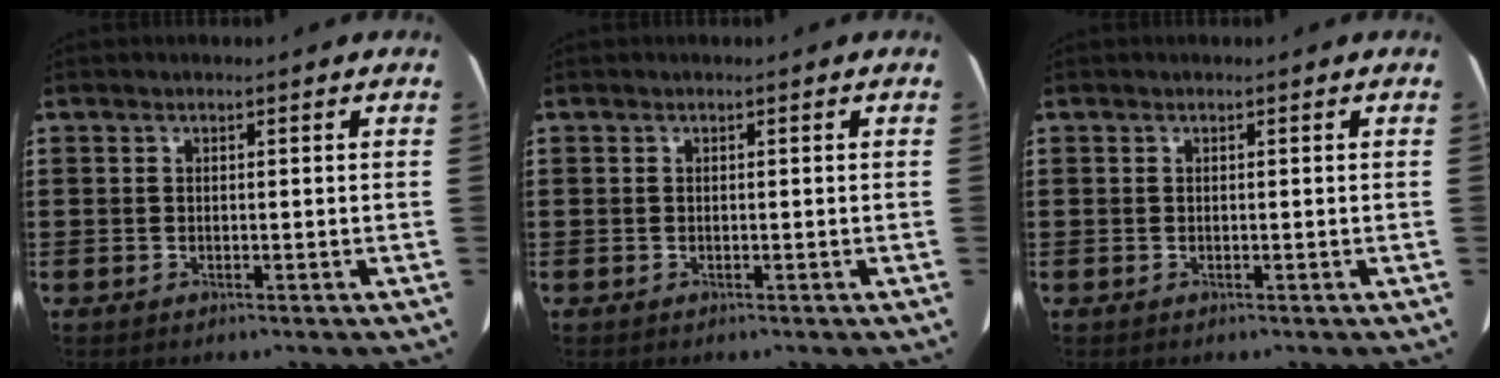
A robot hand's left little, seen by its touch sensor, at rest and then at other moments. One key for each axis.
{"total": 0.0}
{"total": 0.0}